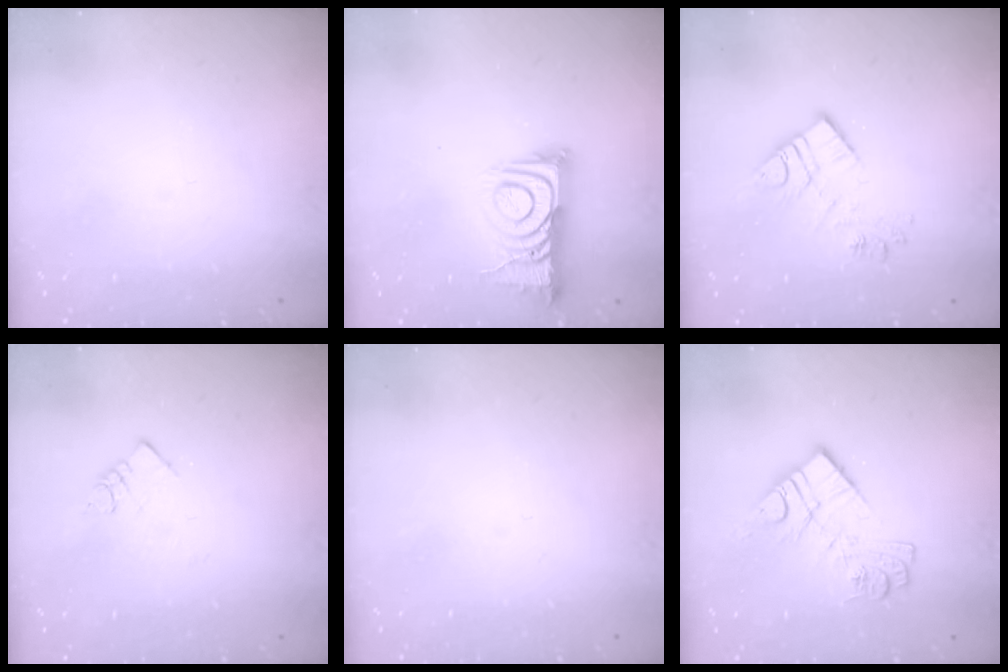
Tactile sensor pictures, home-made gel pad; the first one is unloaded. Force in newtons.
{"total": 11.0, "press": 10.9, "slide": 0.9}
{"total": 10.7, "press": 10.6, "slide": 0.7}
{"total": 3.9, "press": 3.9, "slide": 0.4}
{"total": 0.0}
{"total": 11.2, "press": 11.2, "slide": 0.4}